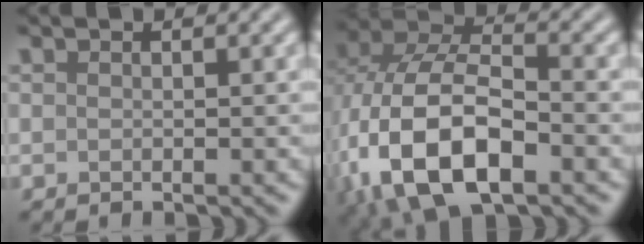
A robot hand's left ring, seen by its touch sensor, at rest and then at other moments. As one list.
[{"total": 13.5, "force": [-3.9, 7.5, 10.5], "torque": [-0.219, -0.010, -0.067]}]